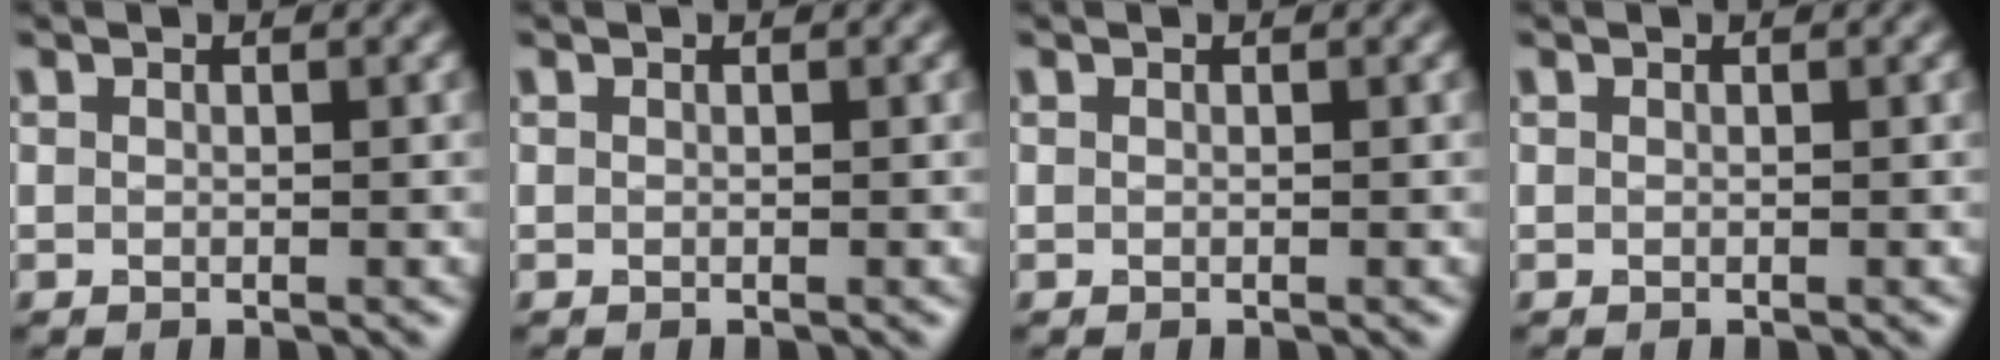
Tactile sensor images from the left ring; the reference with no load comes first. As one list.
[{"total": 0.0}, {"total": 0.0}, {"total": 0.0}]